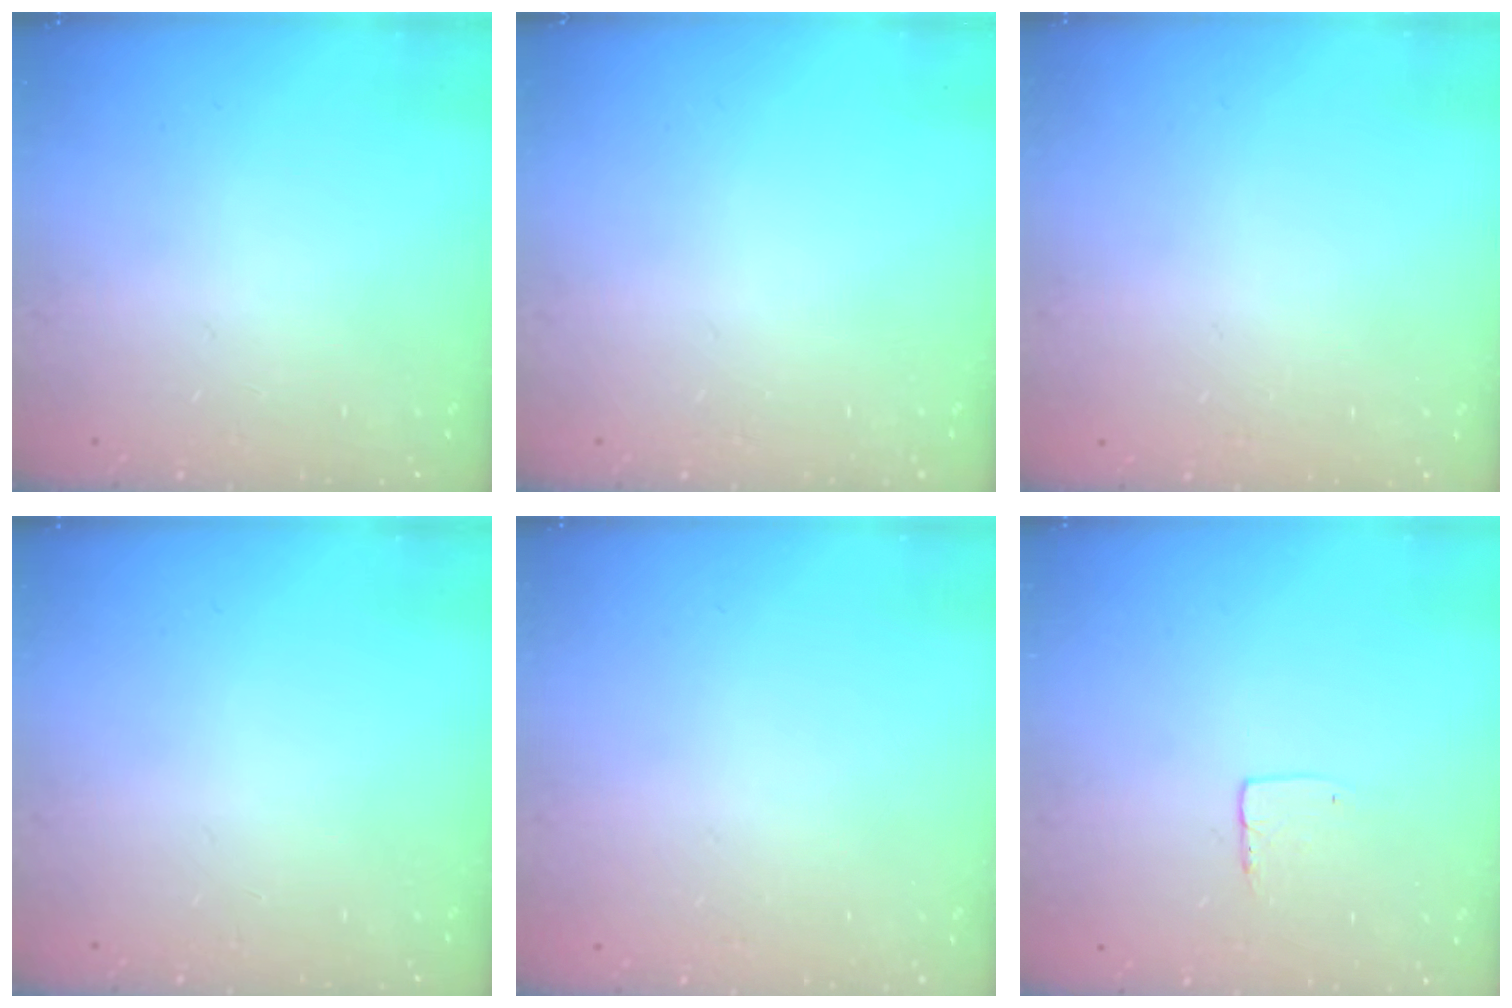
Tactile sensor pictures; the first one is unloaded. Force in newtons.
{"total": 0.0}
{"total": 0.0}
{"total": 0.0}
{"total": 0.0}
{"total": 4.5, "press": 4.5, "slide": 0.3}